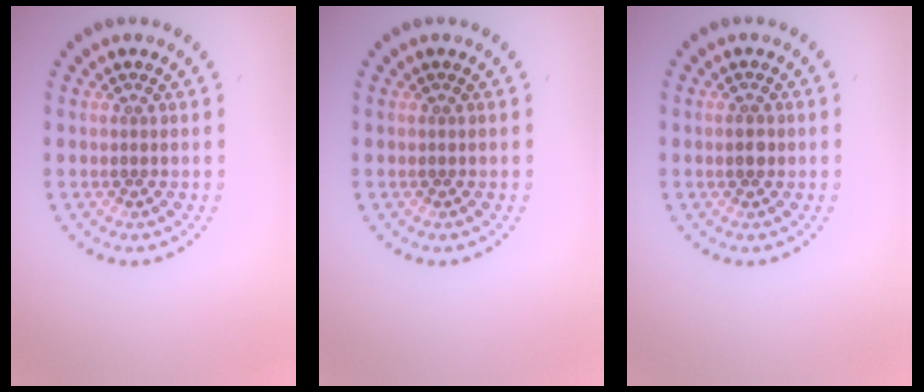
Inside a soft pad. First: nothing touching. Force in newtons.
{"total": 0.0}
{"total": 1.5, "press": 1.5, "slide": 0.1}